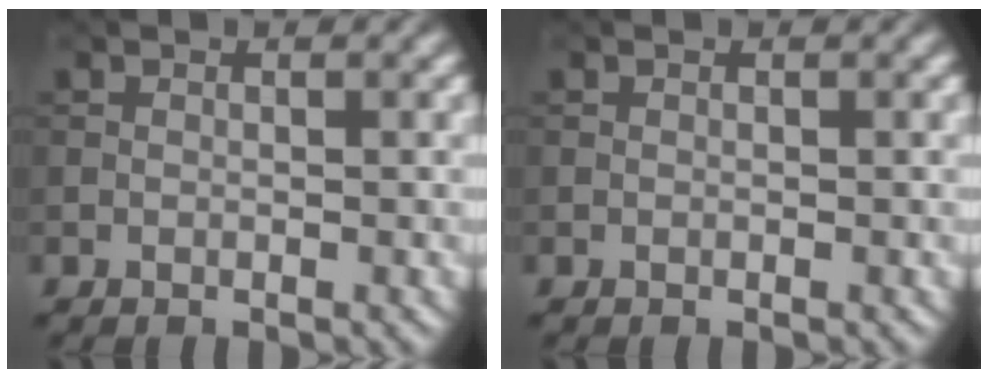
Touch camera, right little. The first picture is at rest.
{"total": 0.0}